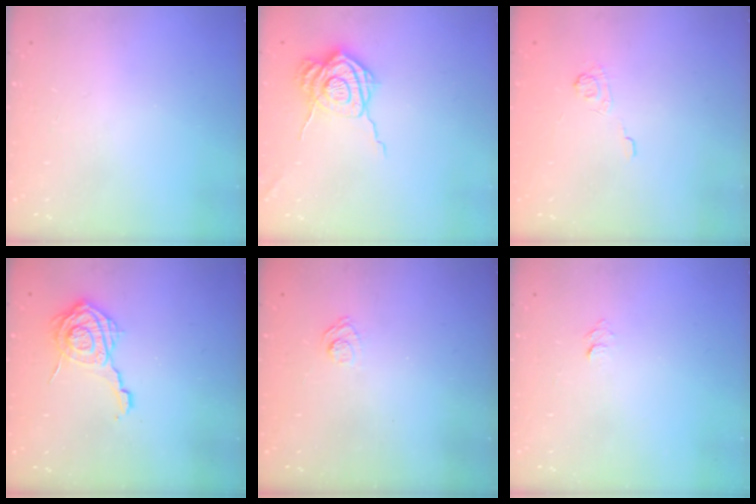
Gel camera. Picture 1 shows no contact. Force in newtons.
{"total": 12.8, "press": 12.7, "slide": 1.2}
{"total": 2.5, "press": 2.1, "slide": 1.4}
{"total": 12.8, "press": 12.8, "slide": 0.9}
{"total": 3.1, "press": 2.8, "slide": 1.3}
{"total": 3.5, "press": 3.5, "slide": 0.3}